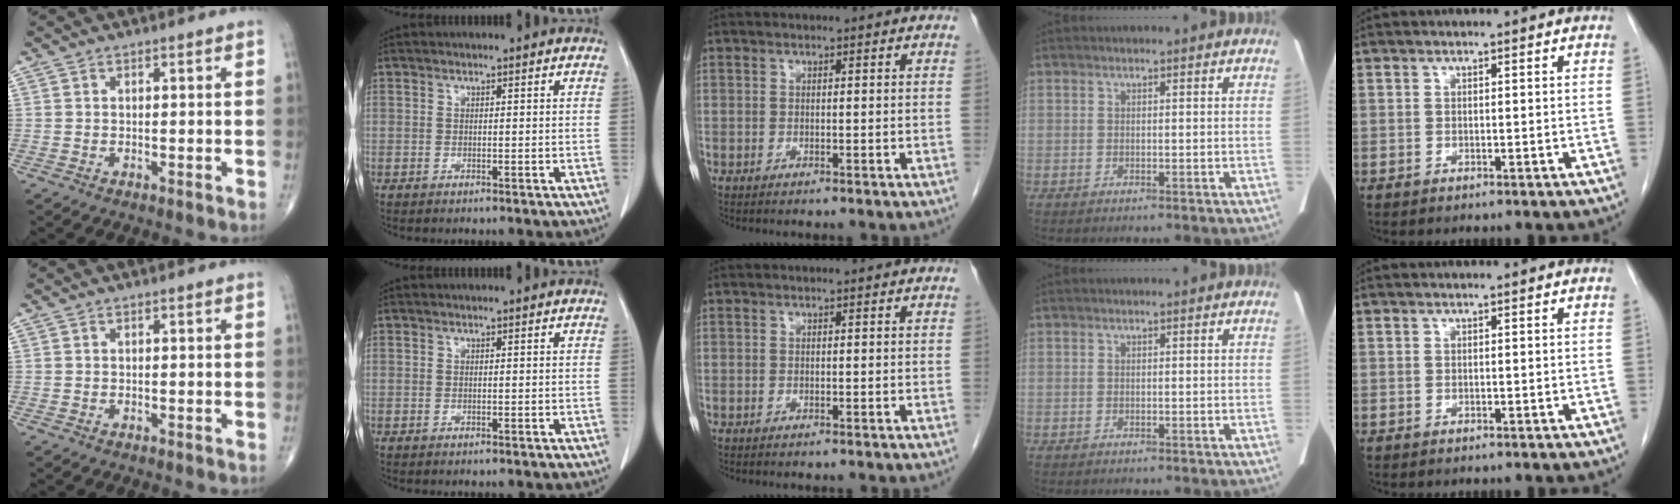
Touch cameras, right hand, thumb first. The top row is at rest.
{}